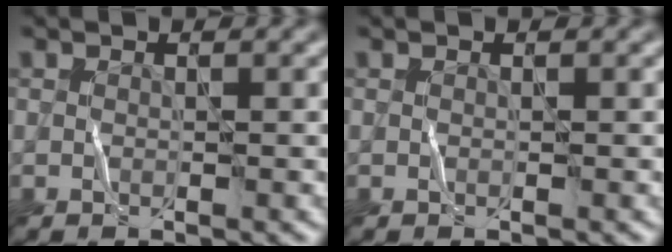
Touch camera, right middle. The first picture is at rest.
{"total": 0.0}